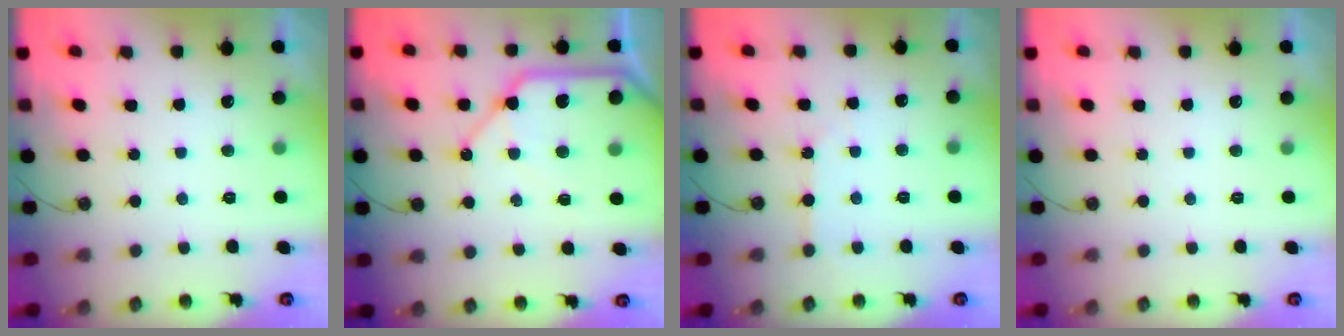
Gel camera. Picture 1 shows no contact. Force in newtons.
{"total": 13.3, "press": 13.3, "slide": 1.5}
{"total": 3.3, "press": 3.3, "slide": 0.5}
{"total": 0.0}